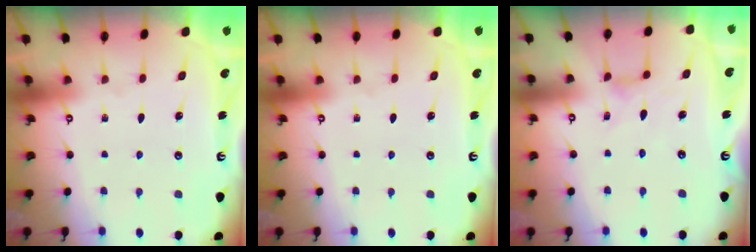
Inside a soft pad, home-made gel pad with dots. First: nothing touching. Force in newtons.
{"total": 0.0}
{"total": 1.4, "press": 1.4, "slide": 0.2}